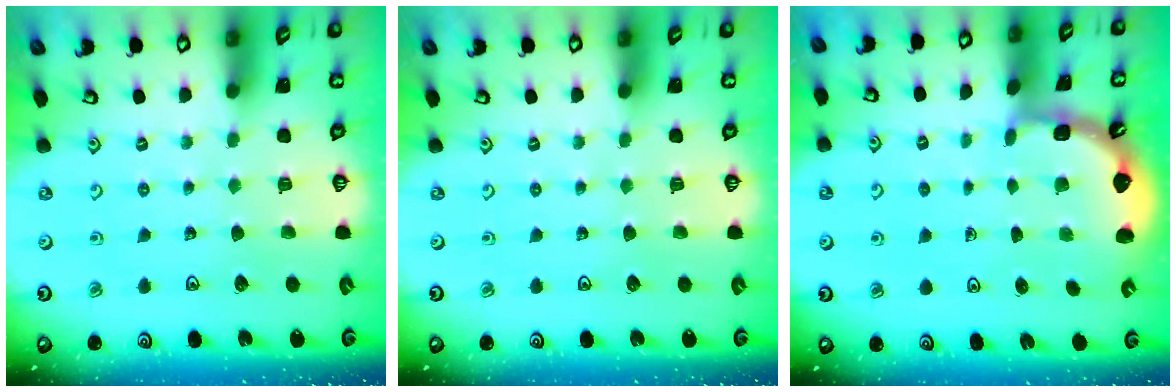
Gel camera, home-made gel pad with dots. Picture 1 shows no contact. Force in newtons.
{"total": 0.0}
{"total": 2.0, "press": 2.0, "slide": 0.2}